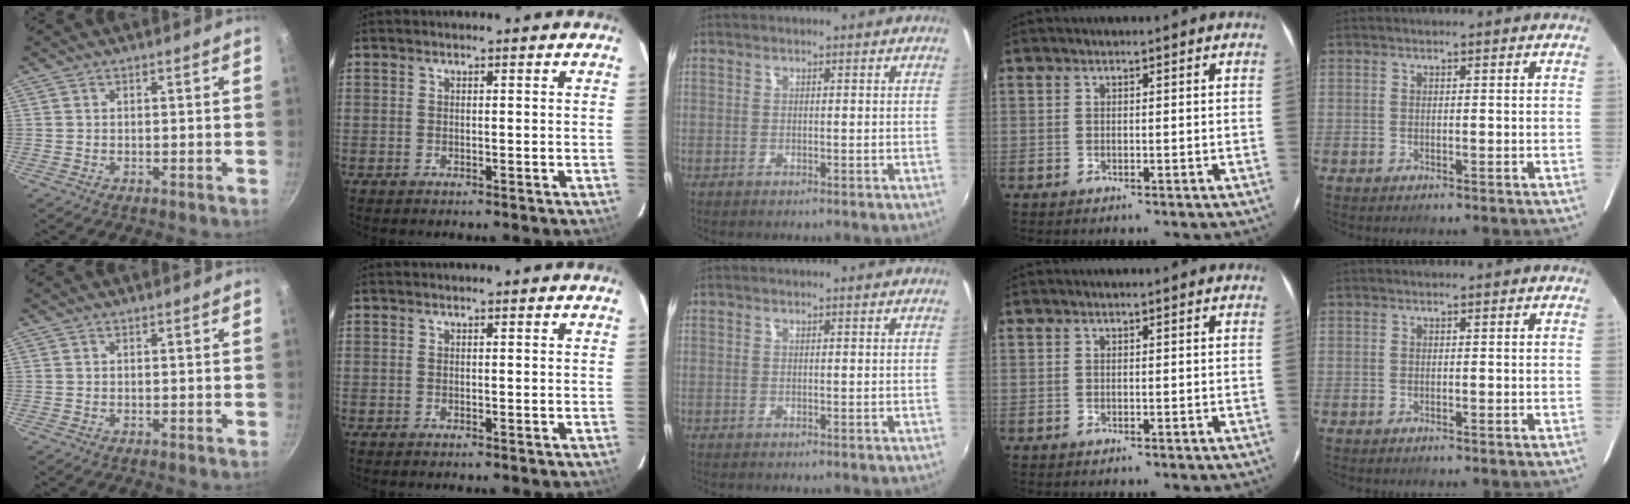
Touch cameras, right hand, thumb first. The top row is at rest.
{}